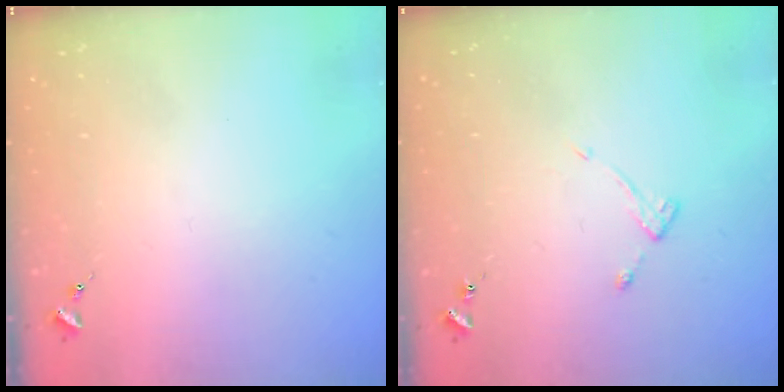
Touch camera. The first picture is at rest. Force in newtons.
{"total": 4.8, "press": 4.7, "slide": 0.5}